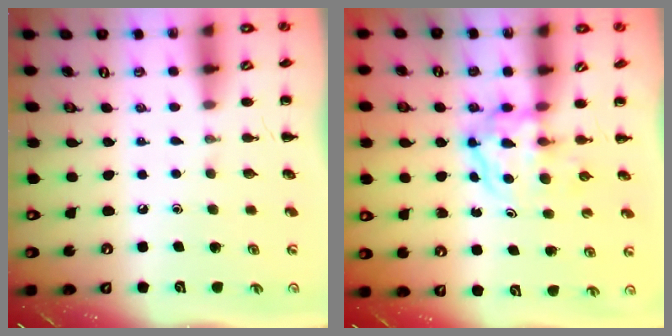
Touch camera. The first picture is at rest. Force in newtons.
{"total": 3.8, "press": 3.7, "slide": 0.4}